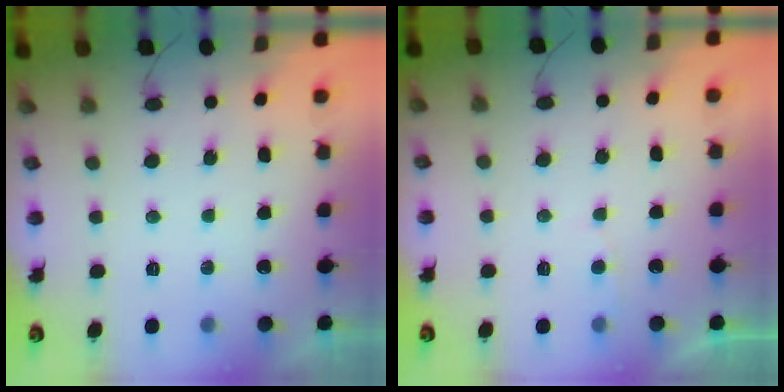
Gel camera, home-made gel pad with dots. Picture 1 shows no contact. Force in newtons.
{"total": 2.0, "press": 2.0, "slide": 0.2}